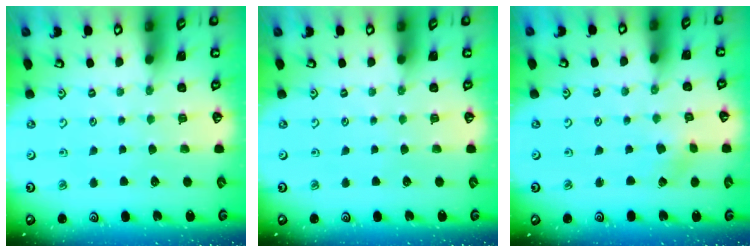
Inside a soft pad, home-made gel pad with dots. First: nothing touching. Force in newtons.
{"total": 0.0}
{"total": 1.2, "press": 1.2, "slide": 0.2}